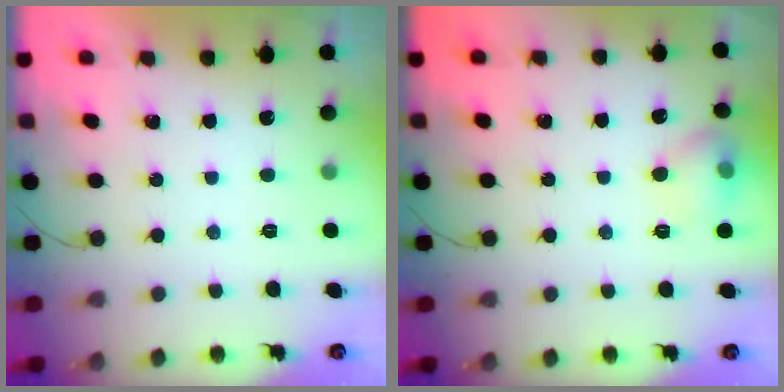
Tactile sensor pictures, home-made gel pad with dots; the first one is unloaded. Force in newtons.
{"total": 8.2, "press": 8.1, "slide": 1.1}